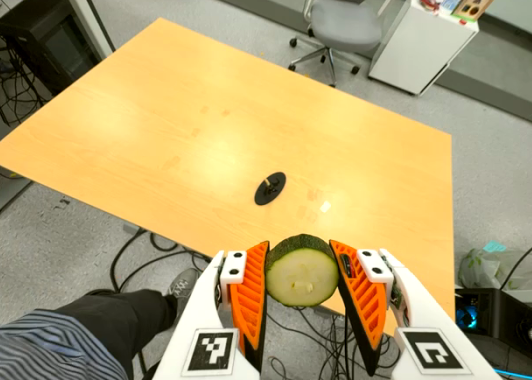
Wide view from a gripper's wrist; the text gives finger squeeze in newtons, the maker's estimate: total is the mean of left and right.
{"total": 10.4, "left": 9.8, "right": 11.0}